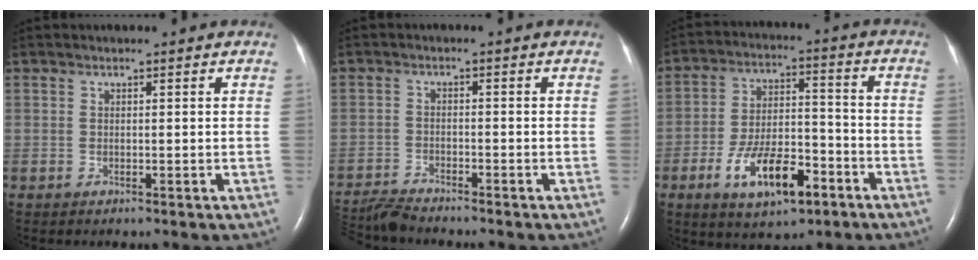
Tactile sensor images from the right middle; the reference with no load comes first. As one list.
[{"total": 5.8, "force": [-5.7, -0.4, 0.9], "torque": [-0.017, -0.018, -0.104]}, {"total": 11.9, "force": [-6.0, 4.6, 9.2], "torque": [-0.168, 0.007, -0.096]}]